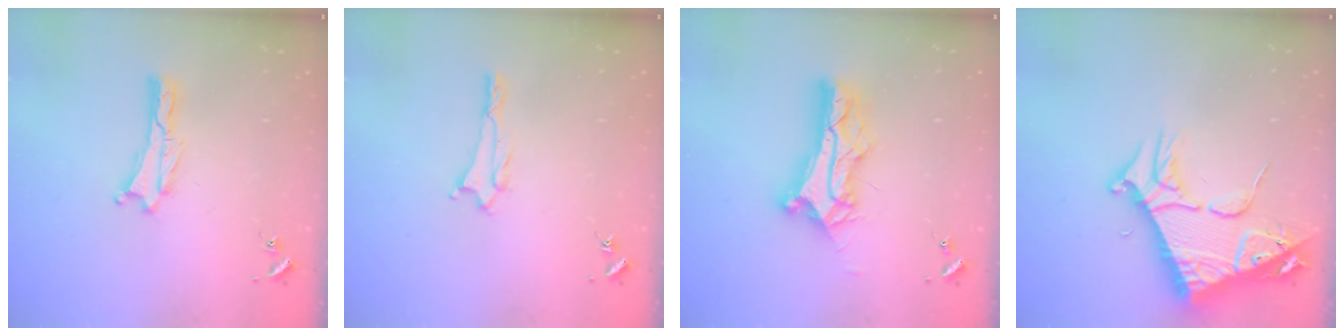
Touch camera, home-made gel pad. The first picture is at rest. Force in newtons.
{"total": 1.0, "press": 0.9, "slide": 0.2}
{"total": 11.0, "press": 11.0, "slide": 0.9}
{"total": 9.9, "press": 9.9, "slide": 1.1}